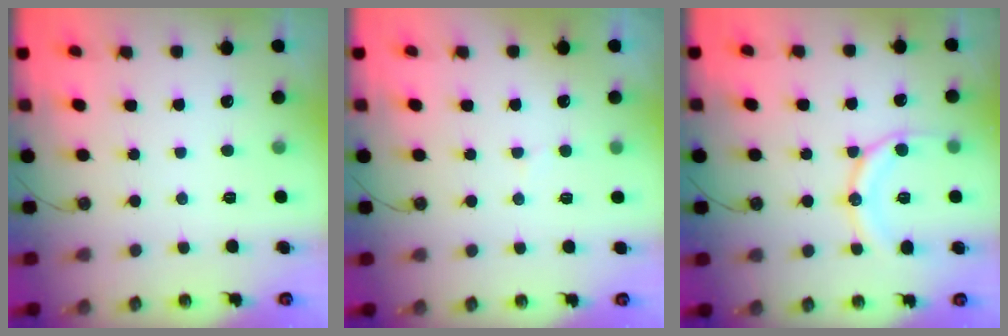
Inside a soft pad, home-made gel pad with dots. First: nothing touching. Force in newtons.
{"total": 4.4, "press": 4.3, "slide": 0.9}
{"total": 12.1, "press": 12.0, "slide": 1.5}